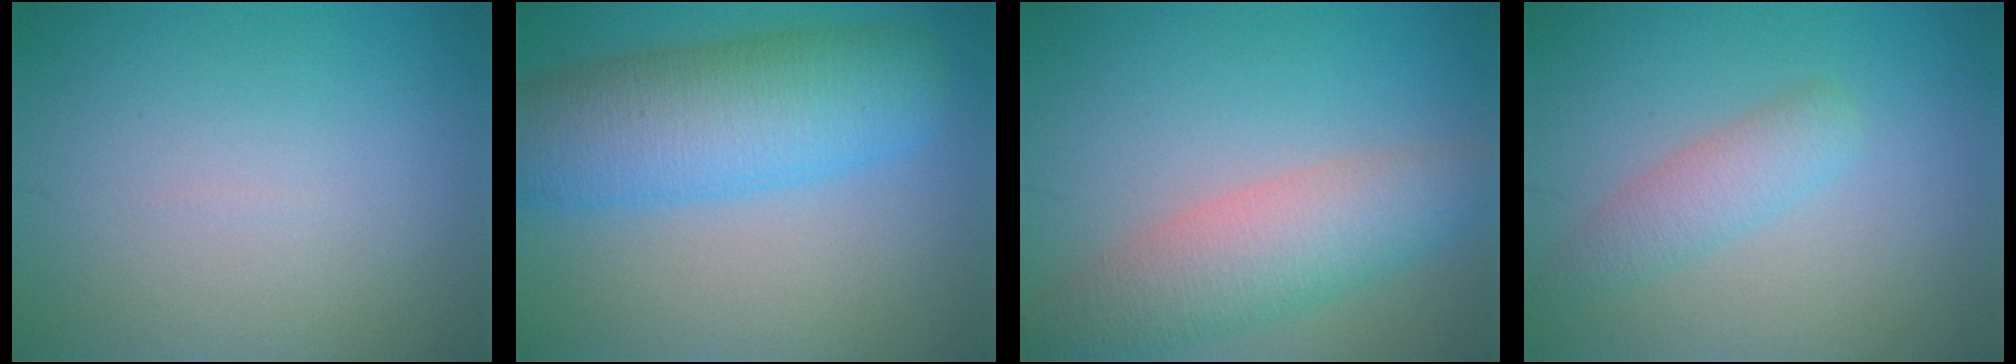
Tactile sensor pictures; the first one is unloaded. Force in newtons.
{"total": 9.6, "press": 9.6, "slide": 0.4}
{"total": 6.3, "press": 6.3, "slide": 0.4}
{"total": 2.6, "press": 2.6, "slide": 0.1}